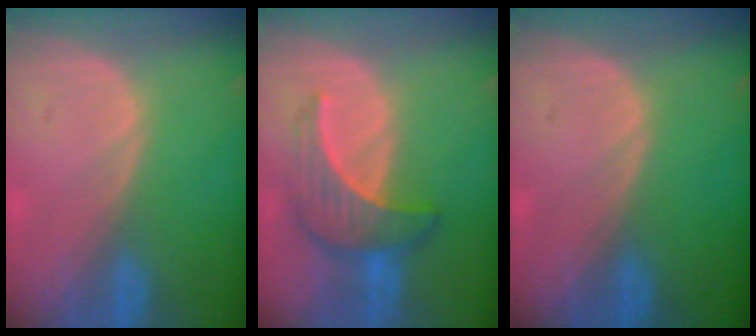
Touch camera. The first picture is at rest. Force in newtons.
{"total": 7.0, "press": 6.6, "slide": 2.2}
{"total": 0.0}